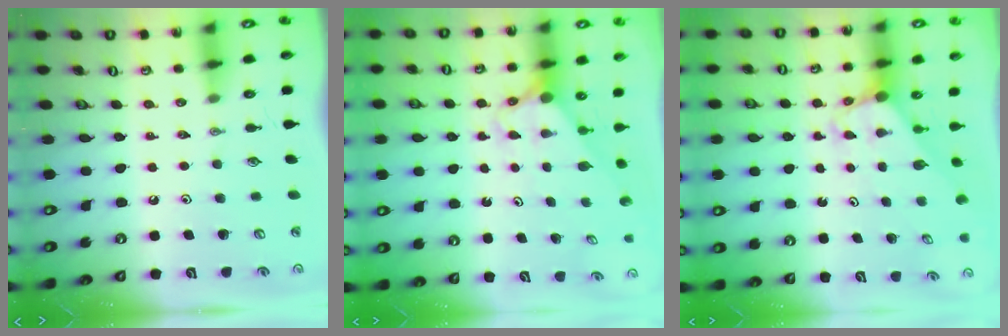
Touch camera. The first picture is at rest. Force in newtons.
{"total": 2.9, "press": 2.9, "slide": 0.0}
{"total": 3.0, "press": 3.0, "slide": 0.2}